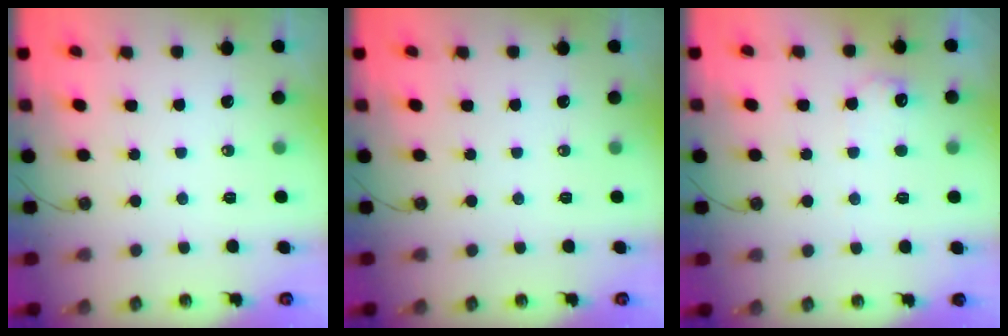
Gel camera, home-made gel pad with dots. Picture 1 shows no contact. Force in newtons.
{"total": 0.0}
{"total": 7.0, "press": 7.0, "slide": 0.4}